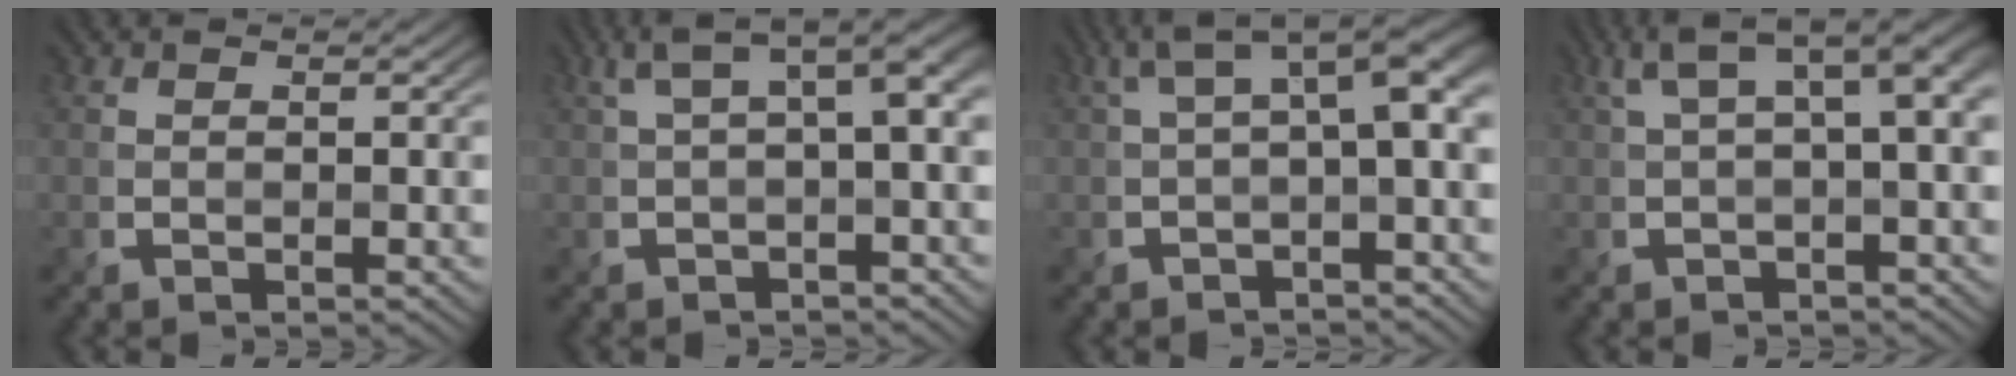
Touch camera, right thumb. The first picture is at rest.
{"total": 5.6, "force": [1.4, 1.5, 5.3], "torque": [-0.083, 0.020, 0.023]}
{"total": 6.5, "force": [0.8, 1.9, 6.2], "torque": [-0.099, 0.015, 0.013]}
{"total": 6.4, "force": [1.7, 1.9, 5.9], "torque": [-0.088, 0.026, 0.030]}